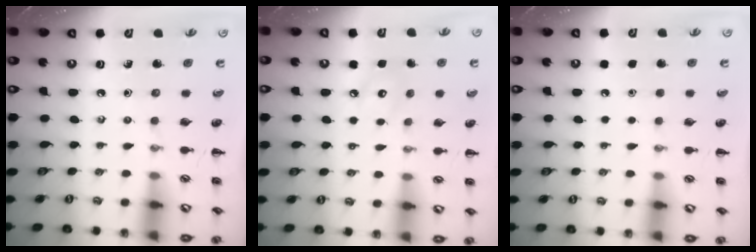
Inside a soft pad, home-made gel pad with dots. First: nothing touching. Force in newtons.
{"total": 5.6, "press": 5.6, "slide": 0.5}
{"total": 1.5, "press": 1.5, "slide": 0.1}